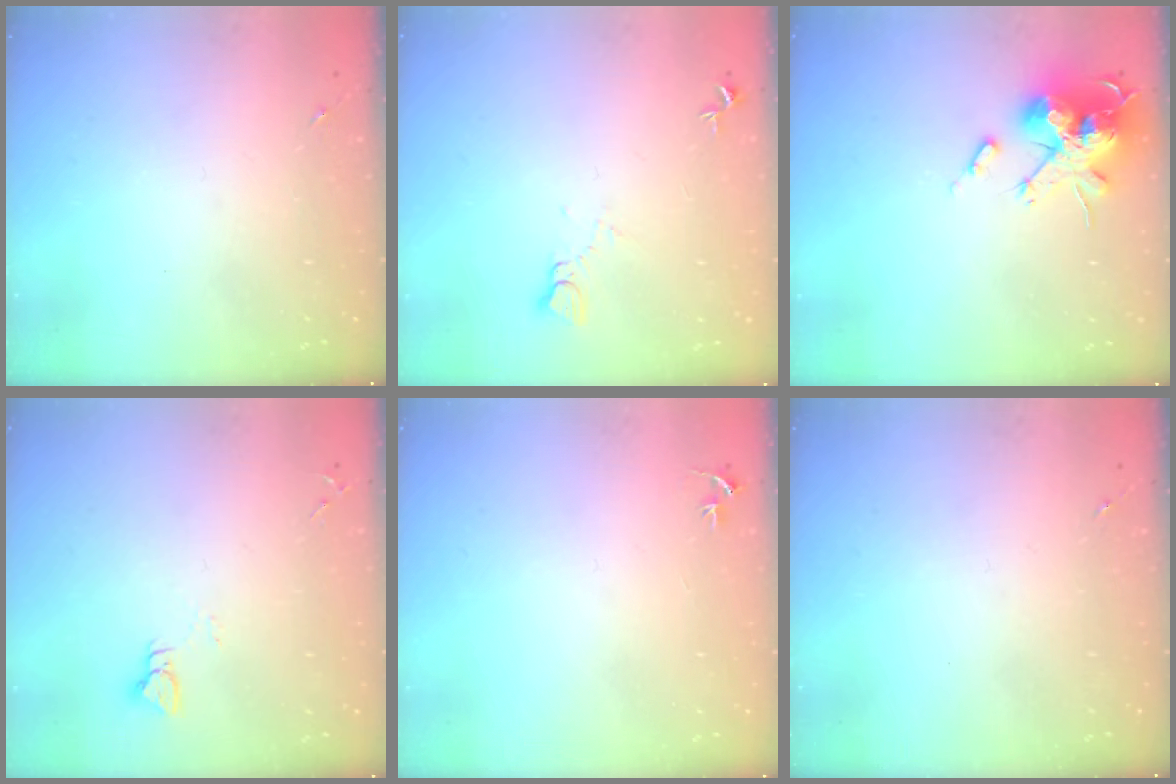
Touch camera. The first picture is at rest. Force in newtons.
{"total": 3.3, "press": 3.3, "slide": 0.3}
{"total": 19.6, "press": 19.6, "slide": 0.1}
{"total": 2.9, "press": 2.9, "slide": 0.3}
{"total": 3.1, "press": 3.1, "slide": 0.3}
{"total": 0.0}